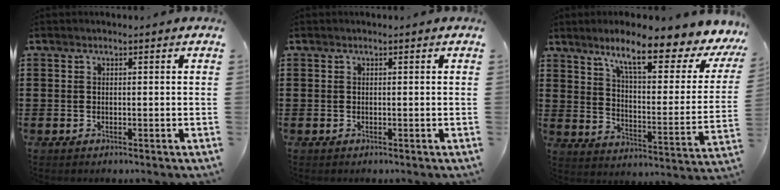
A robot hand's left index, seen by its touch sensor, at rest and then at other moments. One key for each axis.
{"total": 0.0}
{"total": 10.9, "fx": 7.8, "fy": 1.0, "fz": 7.5, "tx": -0.141, "ty": -0.050, "tz": 0.120}